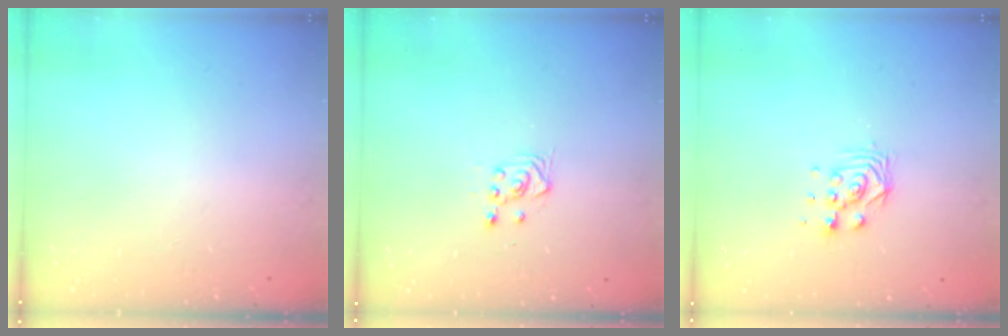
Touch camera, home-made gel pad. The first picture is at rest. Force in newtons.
{"total": 3.0, "press": 2.8, "slide": 1.0}
{"total": 5.1, "press": 5.0, "slide": 0.4}